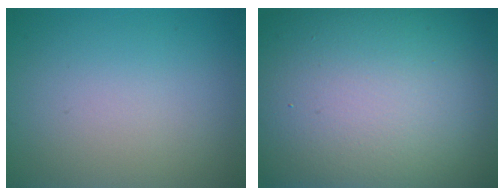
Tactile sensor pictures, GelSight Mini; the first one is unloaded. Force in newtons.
{"total": 19.9, "press": 19.8, "slide": 1.2}